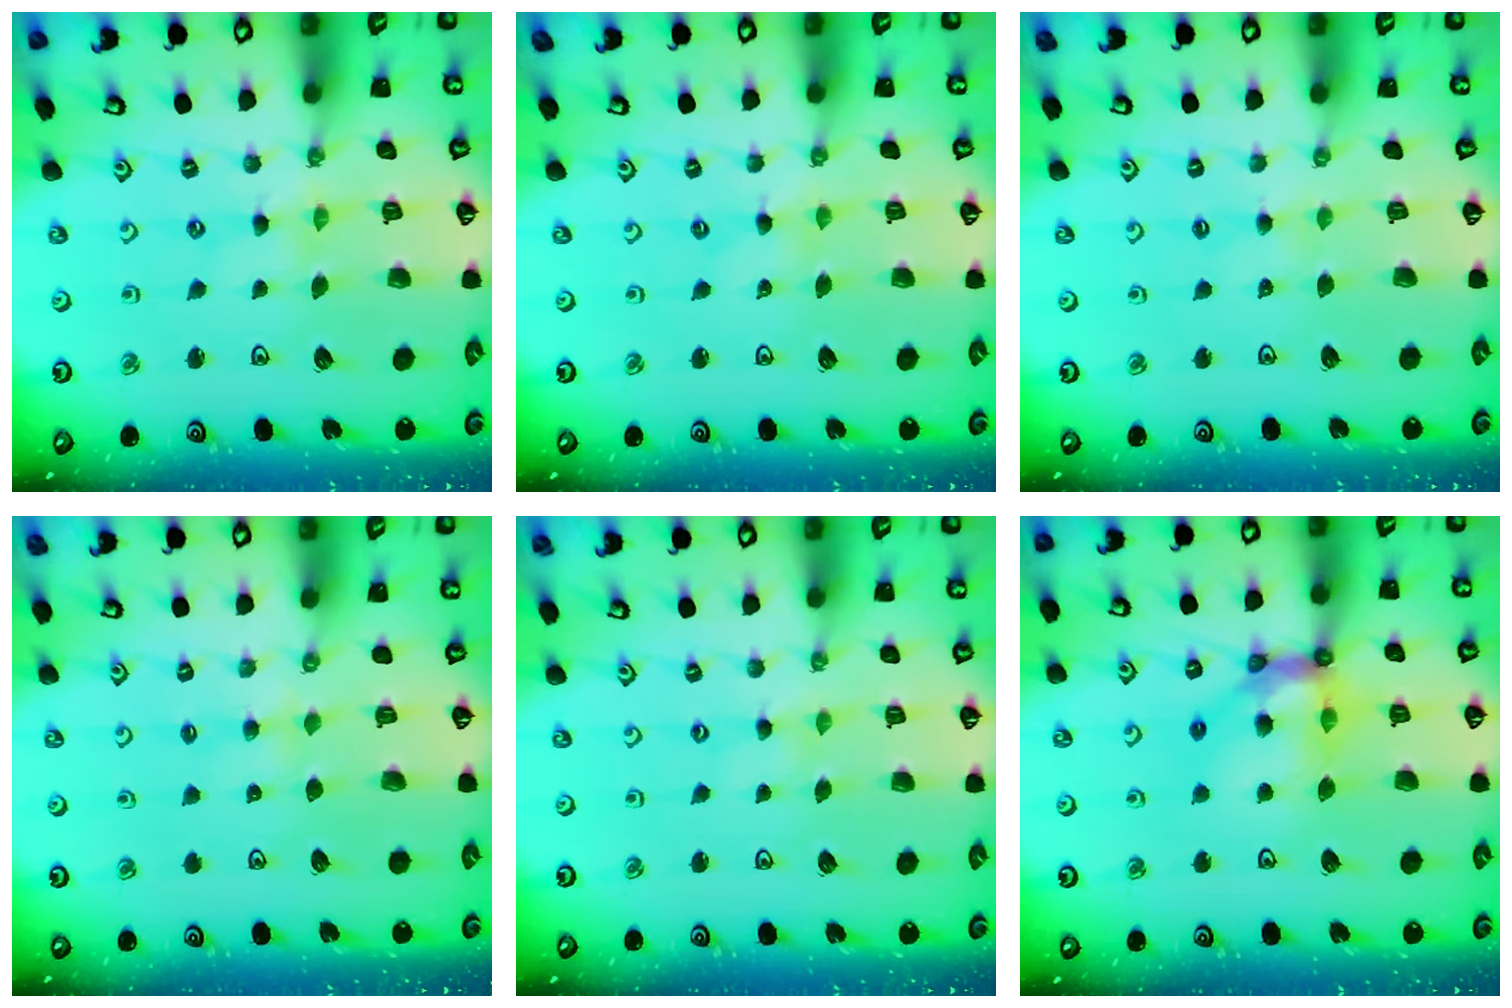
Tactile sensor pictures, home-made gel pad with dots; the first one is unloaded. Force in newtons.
{"total": 0.0}
{"total": 1.1, "press": 1.1, "slide": 0.3}
{"total": 2.0, "press": 2.0, "slide": 0.3}
{"total": 0.0}
{"total": 12.6, "press": 12.6, "slide": 1.5}